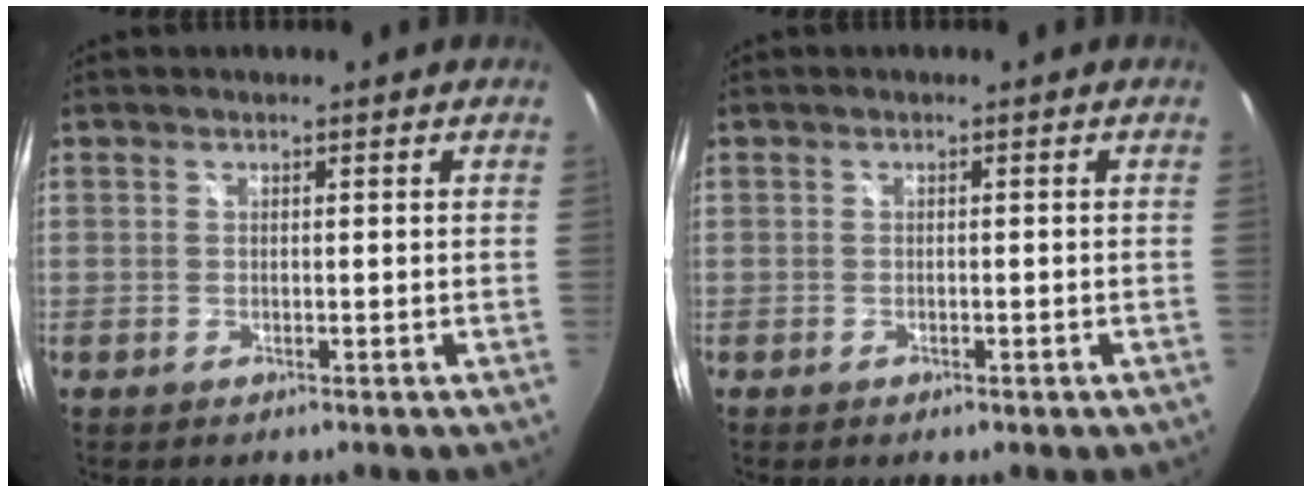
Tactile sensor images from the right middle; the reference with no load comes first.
{"total": 1.2, "force": [-0.8, 0.5, 0.8], "torque": [-0.012, -0.003, -0.013]}